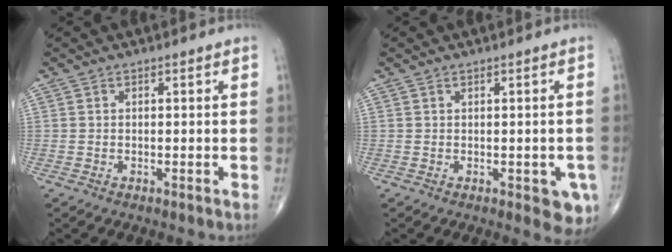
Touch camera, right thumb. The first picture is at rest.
{"total": 4.6, "force": [-1.3, 2.0, 3.9], "torque": [-0.022, -0.004, -0.011]}